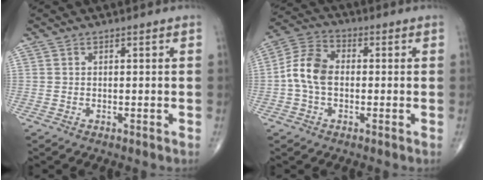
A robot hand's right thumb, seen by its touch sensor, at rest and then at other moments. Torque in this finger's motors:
{"motor_torque": [0.98, 1.29, 0.27, -0.40, 0.11]}